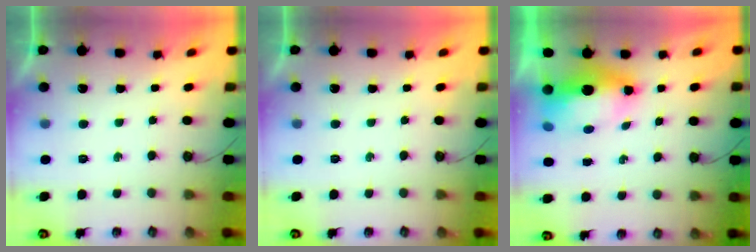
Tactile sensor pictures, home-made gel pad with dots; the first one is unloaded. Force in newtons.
{"total": 0.0}
{"total": 9.5, "press": 9.4, "slide": 1.5}